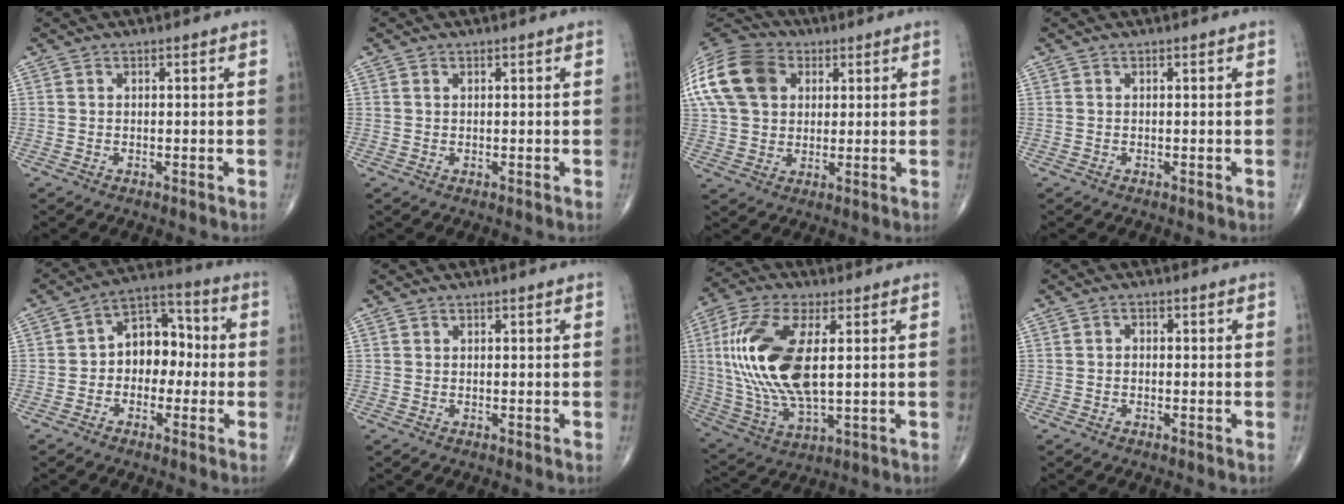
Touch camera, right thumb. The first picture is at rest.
{"total": 0.5, "force": [0.3, 0.4, 0.3], "torque": [-0.006, 0.000, 0.005]}
{"total": 23.7, "force": [7.5, 17.7, 13.9], "torque": [-0.329, 0.056, 0.143]}
{"total": 0.0}
{"total": 9.9, "force": [-0.7, 7.2, 6.8], "torque": [-0.064, 0.042, -0.026]}
{"total": 0.0}
{"total": 19.5, "force": [2.7, 8.6, 17.3], "torque": [-0.374, -0.011, 0.054]}
{"total": 1.0, "force": [-0.2, 0.8, 0.6], "torque": [-0.005, 0.004, -0.007]}